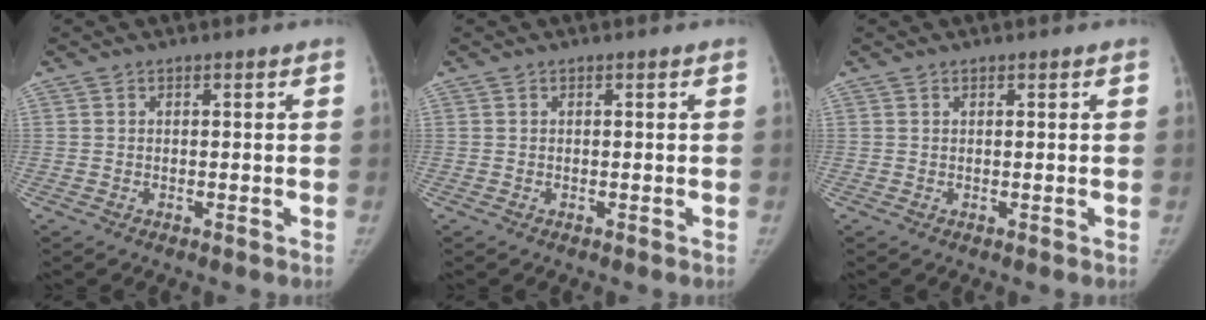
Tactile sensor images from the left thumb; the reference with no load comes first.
{"total": 0.0}
{"total": 0.0}